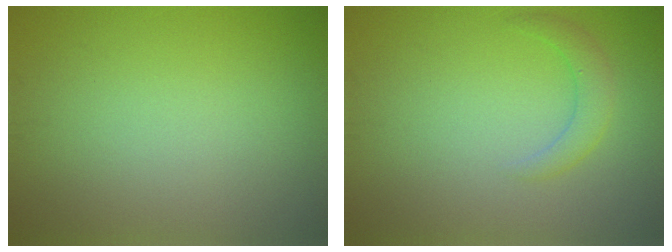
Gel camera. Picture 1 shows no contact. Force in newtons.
{"total": 2.0, "press": 2.0, "slide": 0.1}